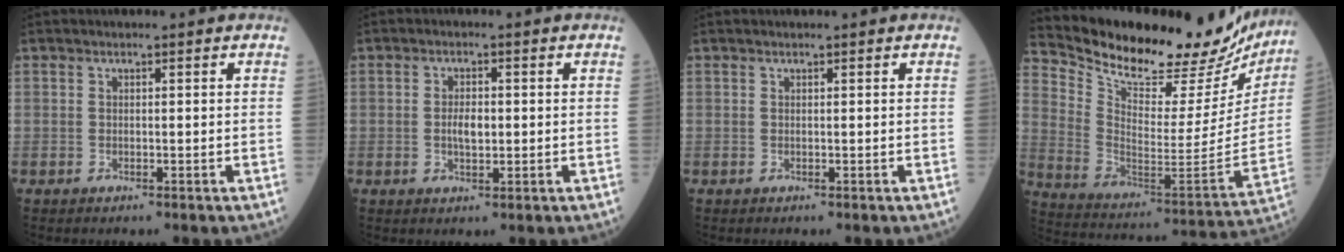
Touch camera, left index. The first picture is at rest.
{"total": 2.8, "force": [-0.2, 1.2, 2.5], "torque": [-0.043, -0.001, -0.002]}
{"total": 0.6, "force": [0.6, 0.0, 0.2], "torque": [-0.001, 0.007, 0.010]}
{"total": 28.8, "force": [25.7, 7.0, 11.0], "torque": [-0.184, -0.070, 0.356]}